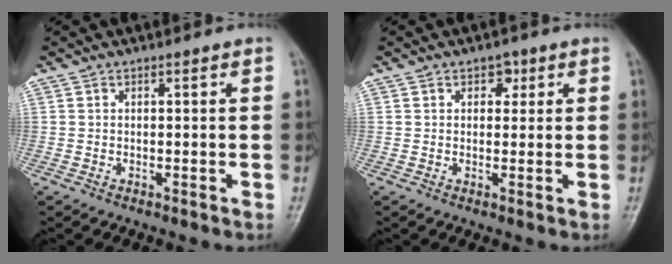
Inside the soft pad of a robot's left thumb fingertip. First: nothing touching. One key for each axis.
{"total": 3.1, "fx": 1.3, "fy": 2.3, "fz": 1.6, "tx": 0.003, "ty": -0.001, "tz": 0.013}